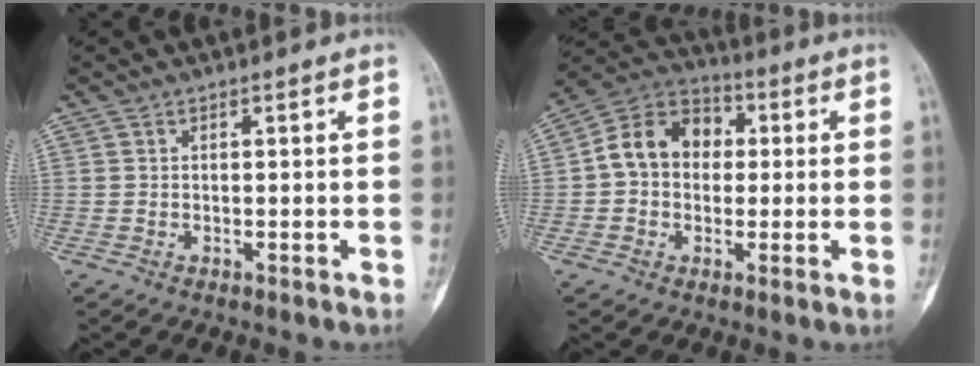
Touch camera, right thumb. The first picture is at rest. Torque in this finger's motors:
{"motor_torque": [0.16, 0.13, 0.88, -0.02, 0.09]}